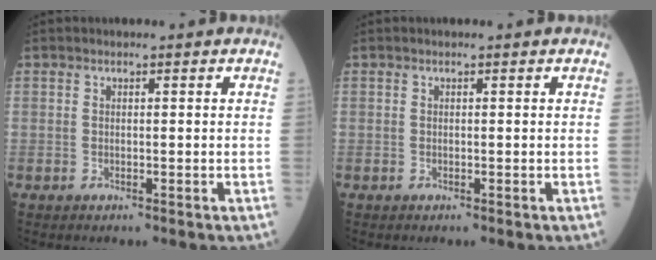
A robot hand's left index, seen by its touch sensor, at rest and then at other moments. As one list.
[{"total": 0.0}]